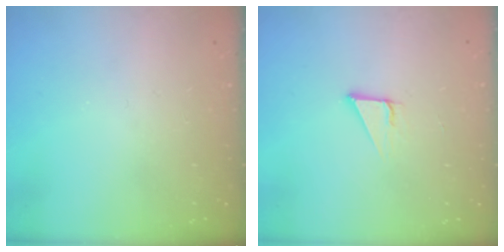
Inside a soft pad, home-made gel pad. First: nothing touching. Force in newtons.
{"total": 2.8, "press": 2.8, "slide": 0.2}